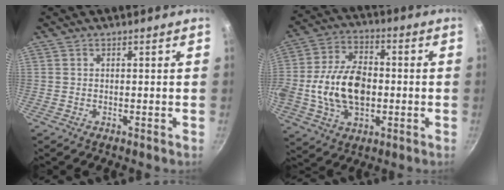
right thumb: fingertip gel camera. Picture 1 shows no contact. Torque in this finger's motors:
{"motor_torque": [0.95, 0.93, 1.08, -0.85, 0.21]}